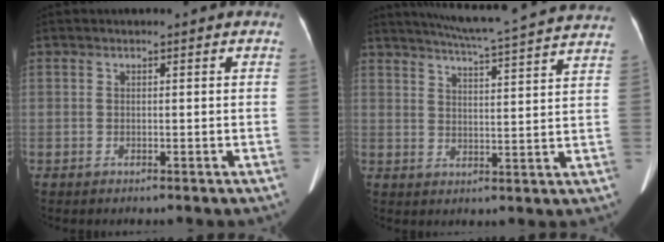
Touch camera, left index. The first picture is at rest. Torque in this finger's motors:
{"motor_torque": [0.27, -0.47, 0.00, 0.02]}